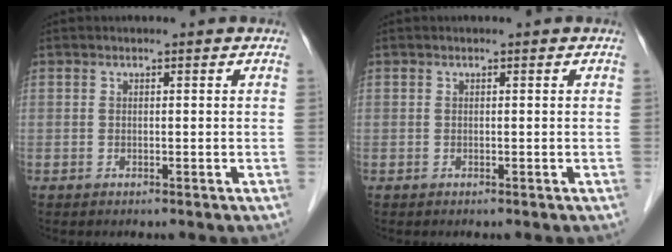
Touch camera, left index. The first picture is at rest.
{"total": 0.0}